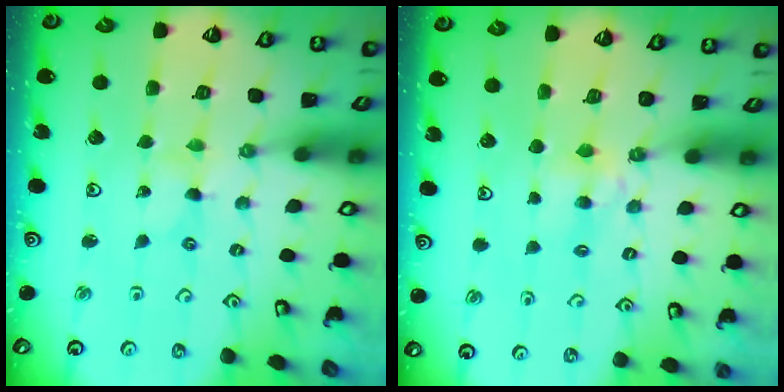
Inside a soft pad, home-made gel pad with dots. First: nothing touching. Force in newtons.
{"total": 4.8, "press": 4.8, "slide": 0.6}